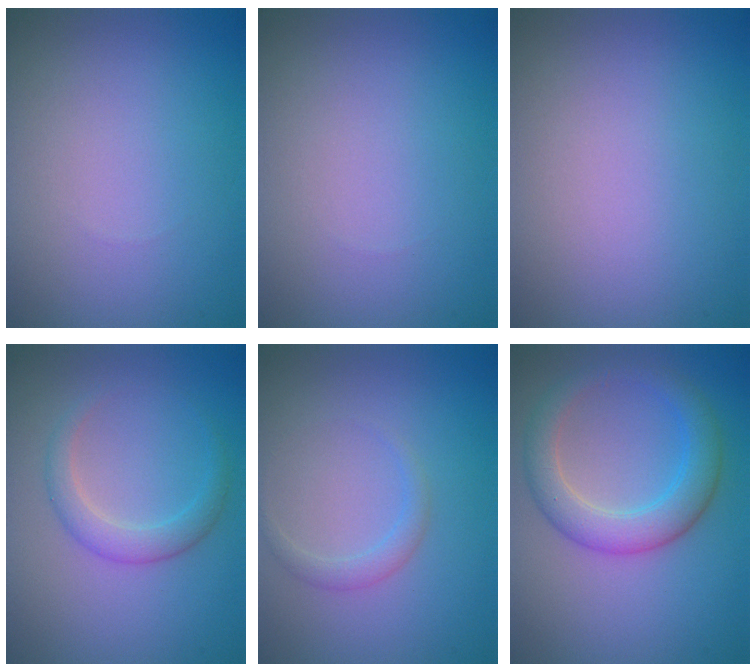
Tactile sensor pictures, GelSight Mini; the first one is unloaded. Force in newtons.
{"total": 0.0}
{"total": 0.0}
{"total": 2.3, "press": 2.3, "slide": 0.0}
{"total": 1.2, "press": 1.2, "slide": 0.1}
{"total": 4.5, "press": 4.5, "slide": 0.1}